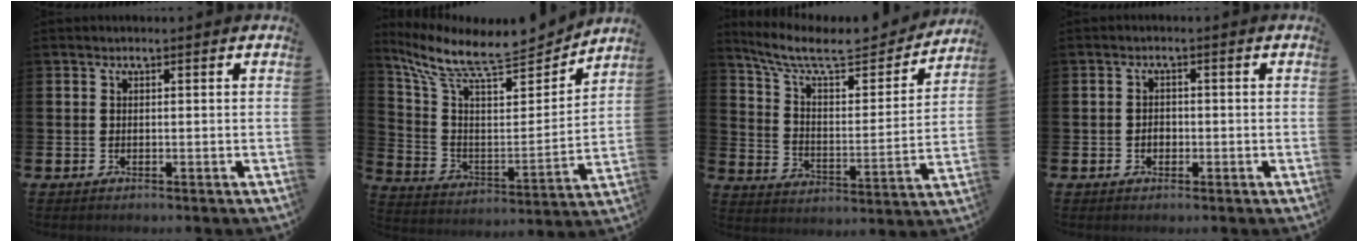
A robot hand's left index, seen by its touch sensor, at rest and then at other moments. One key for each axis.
{"total": 10.4, "fx": 8.9, "fy": 2.6, "fz": 4.6, "tx": -0.125, "ty": -0.062, "tz": 0.149}
{"total": 9.7, "fx": 8.2, "fy": 2.9, "fz": 4.3, "tx": -0.106, "ty": -0.054, "tz": 0.137}
{"total": 1.6, "fx": -0.5, "fy": 1.3, "fz": 0.8, "tx": -0.003, "ty": 0.000, "tz": -0.014}